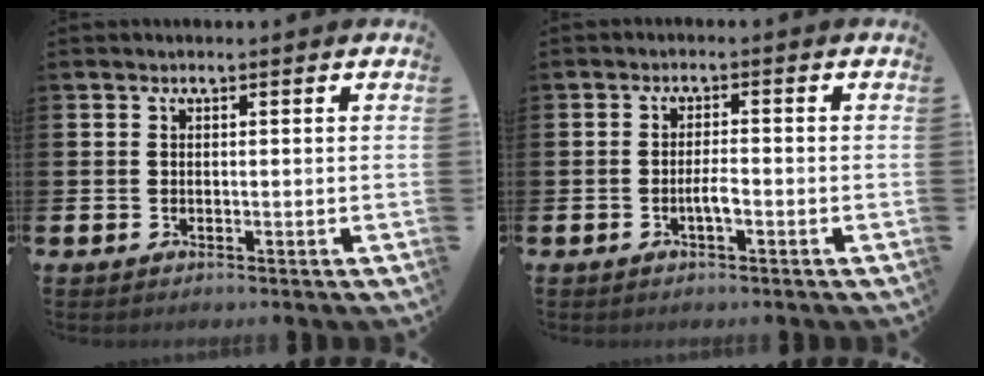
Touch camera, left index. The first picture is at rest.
{"total": 1.9, "force": [-0.8, 0.5, 1.7], "torque": [-0.039, 0.006, -0.014]}